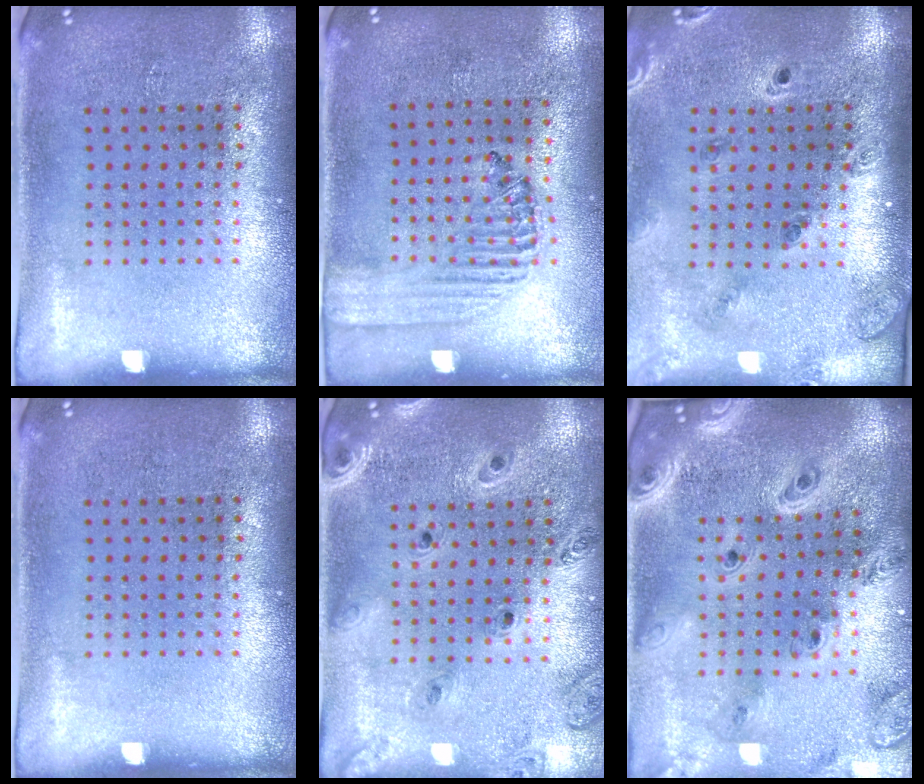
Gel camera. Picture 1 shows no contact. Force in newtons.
{"total": 1.3, "press": 1.2, "slide": 0.5}
{"total": 1.4, "press": 1.4, "slide": 0.2}
{"total": 0.0}
{"total": 1.4, "press": 1.3, "slide": 0.3}
{"total": 4.0, "press": 3.0, "slide": 2.6}